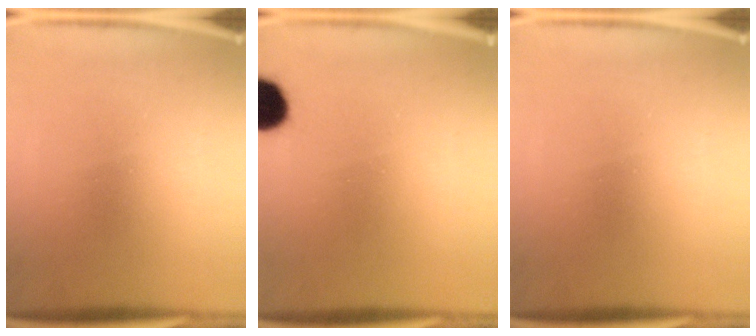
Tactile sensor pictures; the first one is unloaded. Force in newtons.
{"total": 9.1}
{"total": 0.0}